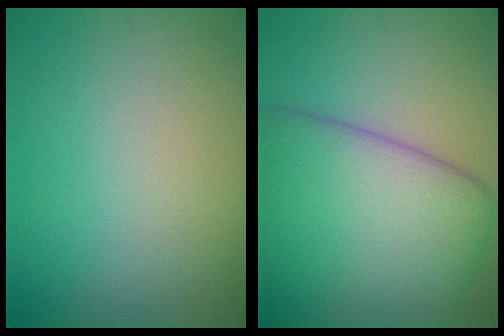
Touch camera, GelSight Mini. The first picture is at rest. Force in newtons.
{"total": 11.3, "press": 11.3, "slide": 0.4}